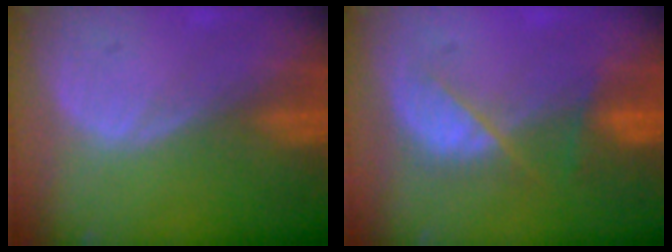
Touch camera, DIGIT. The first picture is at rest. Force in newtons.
{"total": 5.1, "press": 5.1, "slide": 0.8}